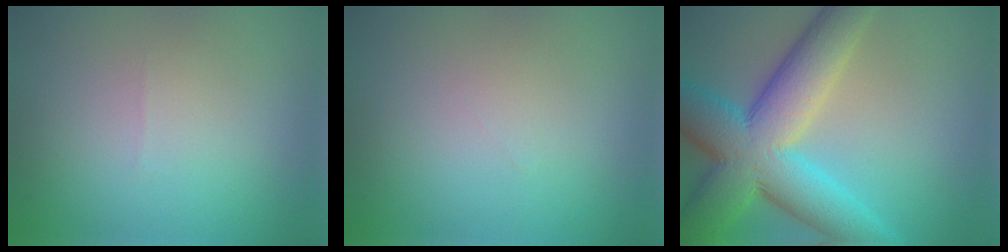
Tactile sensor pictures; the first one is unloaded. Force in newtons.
{"total": 0.0}
{"total": 10.7, "press": 10.7, "slide": 0.8}